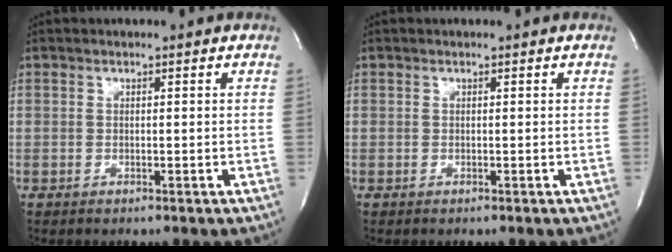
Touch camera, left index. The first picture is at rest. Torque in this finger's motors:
{"motor_torque": [-0.03, 0.03, 0.00, 0.00]}